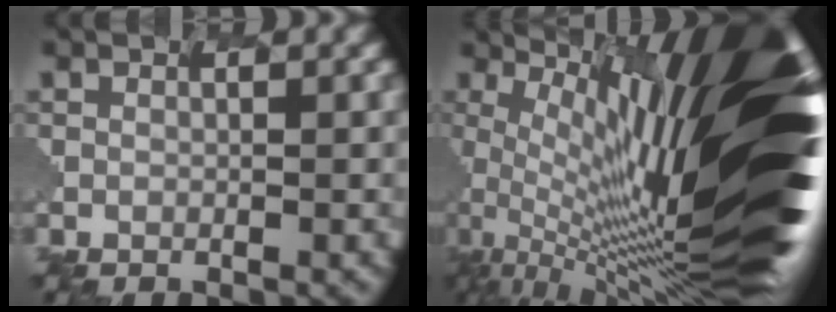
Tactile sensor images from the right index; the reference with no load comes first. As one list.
[{"total": 15.6, "force": [4.1, 3.6, 14.6], "torque": [-0.226, 0.025, 0.066]}]